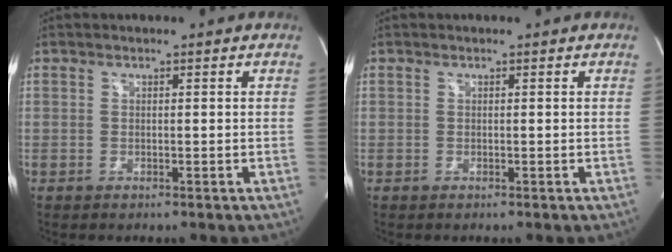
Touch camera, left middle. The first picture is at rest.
{"total": 0.0}